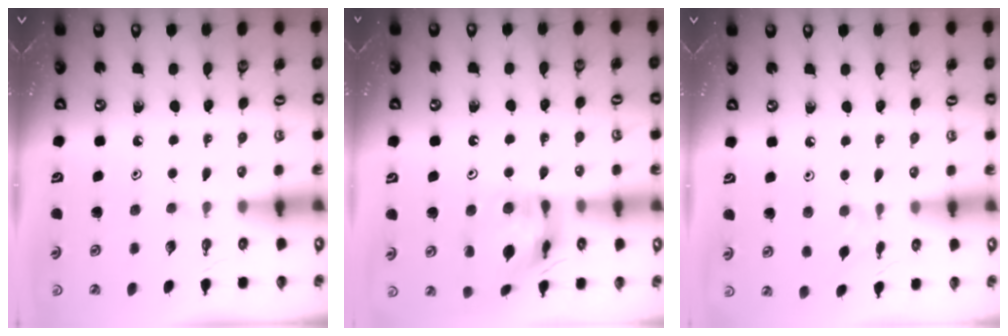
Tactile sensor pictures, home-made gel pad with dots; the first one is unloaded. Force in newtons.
{"total": 13.5, "press": 13.4, "slide": 1.5}
{"total": 1.8, "press": 1.7, "slide": 0.5}